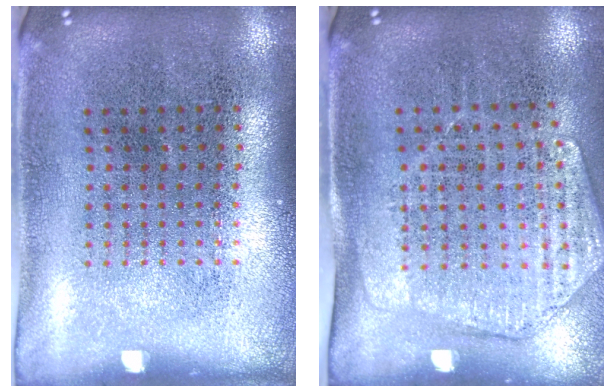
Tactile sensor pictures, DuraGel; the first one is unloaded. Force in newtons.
{"total": 1.7, "press": 1.5, "slide": 0.9}